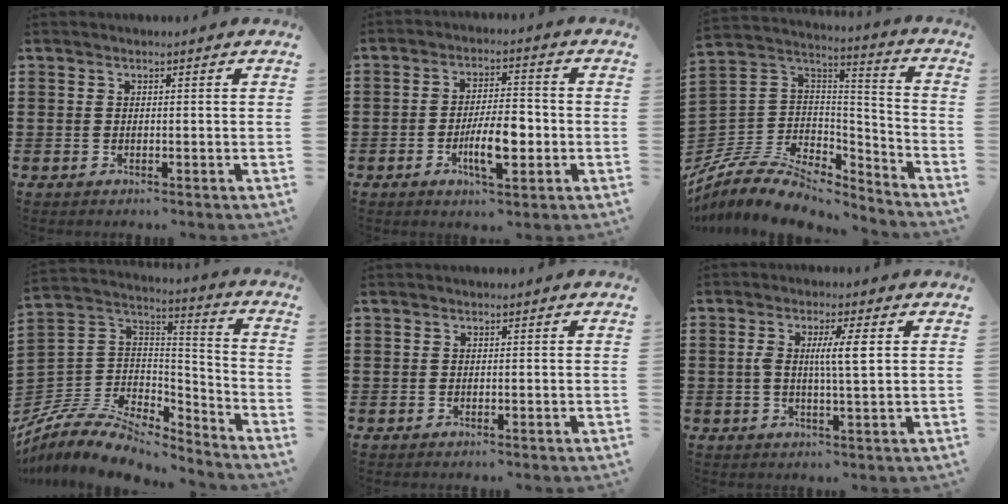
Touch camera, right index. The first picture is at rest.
{"total": 7.5, "force": [-2.2, 2.7, 6.7], "torque": [-0.123, -0.004, -0.044]}
{"total": 8.9, "force": [-6.7, 4.2, 4.1], "torque": [-0.094, 0.007, -0.130]}
{"total": 8.9, "force": [-7.0, 3.9, 3.8], "torque": [-0.088, 0.007, -0.136]}
{"total": 0.0}
{"total": 5.3, "force": [0.8, 0.7, 5.2], "torque": [-0.099, 0.000, 0.009]}